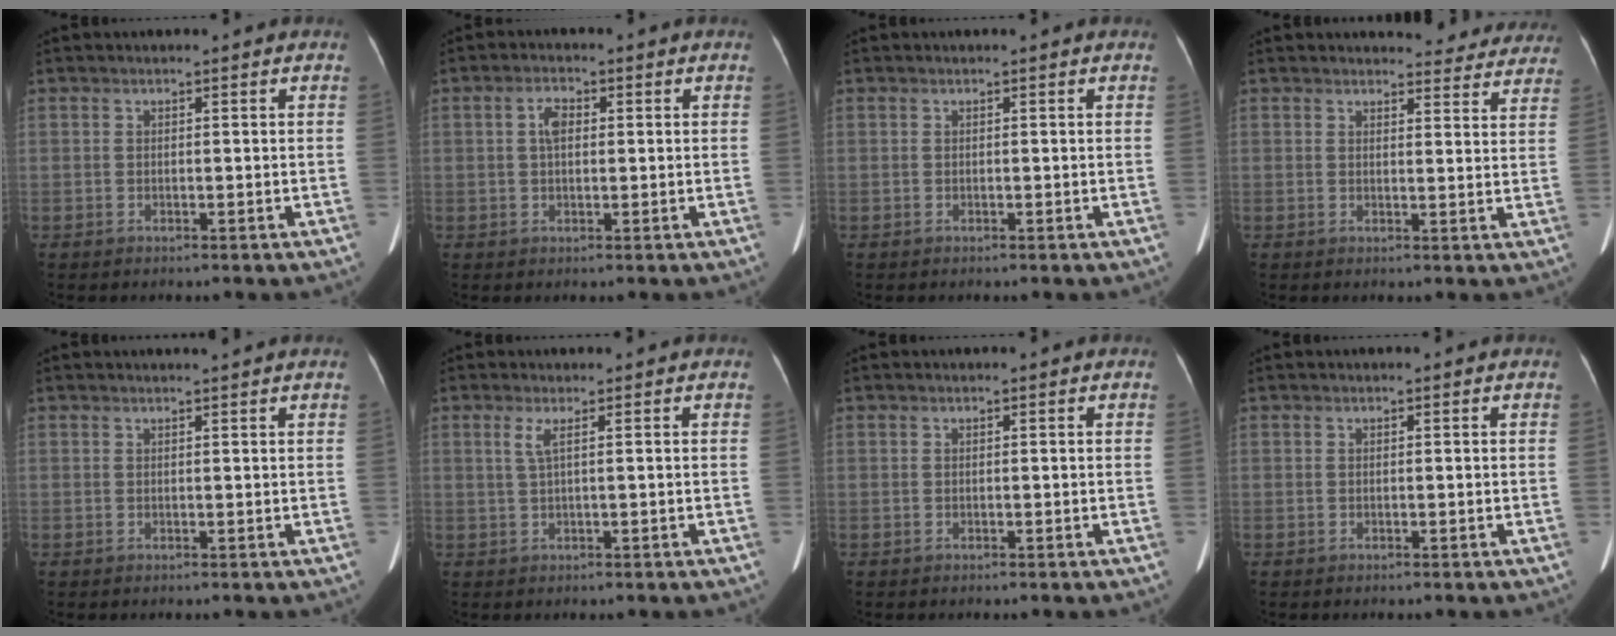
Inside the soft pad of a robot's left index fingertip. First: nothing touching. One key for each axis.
{"total": 2.9, "fx": 0.6, "fy": 1.4, "fz": 2.5, "tx": -0.051, "ty": 0.014, "tz": 0.010}
{"total": 0.0}
{"total": 10.2, "fx": 9.9, "fy": 2.4, "fz": 1.2, "tx": 0.021, "ty": -0.019, "tz": 0.088}
{"total": 1.6, "fx": 1.5, "fy": -0.4, "fz": 0.5, "tx": -0.012, "ty": 0.001, "tz": 0.023}
{"total": 1.9, "fx": 0.7, "fy": -0.2, "fz": 1.8, "tx": -0.048, "ty": 0.005, "tz": 0.018}
{"total": 0.0}
{"total": 0.0}